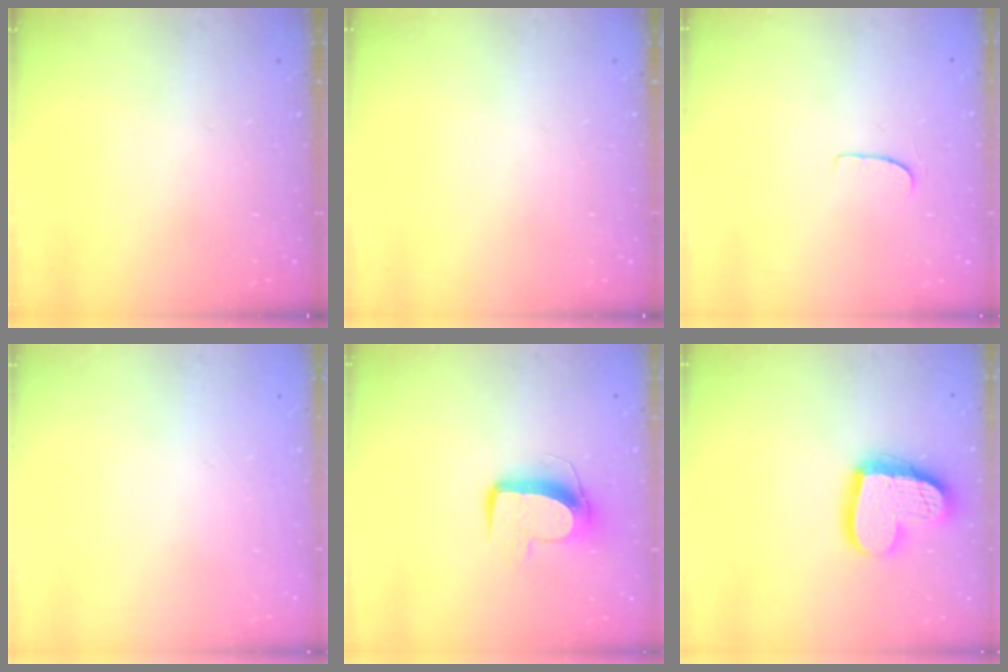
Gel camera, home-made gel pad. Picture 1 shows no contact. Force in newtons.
{"total": 0.0}
{"total": 5.8, "press": 5.8, "slide": 0.3}
{"total": 0.0}
{"total": 9.8, "press": 9.7, "slide": 0.7}
{"total": 16.9, "press": 16.9, "slide": 1.6}